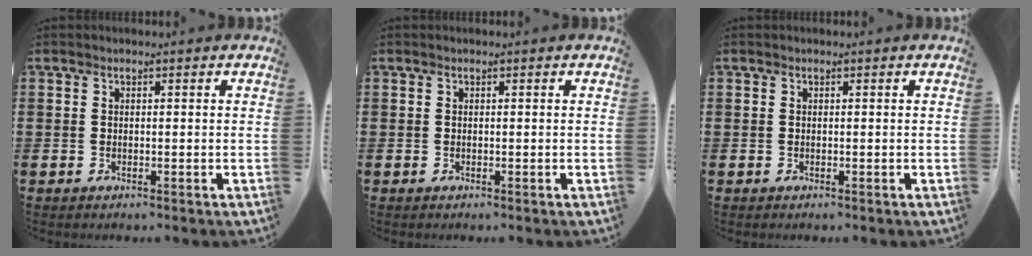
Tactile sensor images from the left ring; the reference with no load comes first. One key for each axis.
{"total": 0.0}
{"total": 0.0}